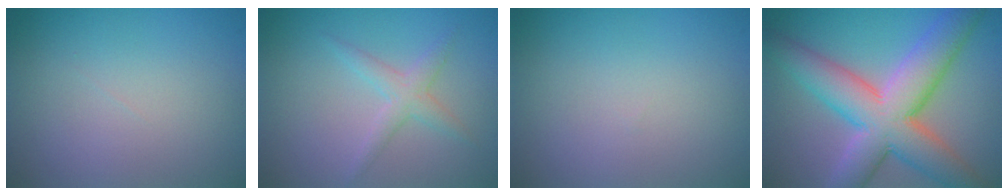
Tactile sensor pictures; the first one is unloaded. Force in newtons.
{"total": 2.0, "press": 2.0, "slide": 0.1}
{"total": 0.0}
{"total": 10.1, "press": 10.1, "slide": 0.7}